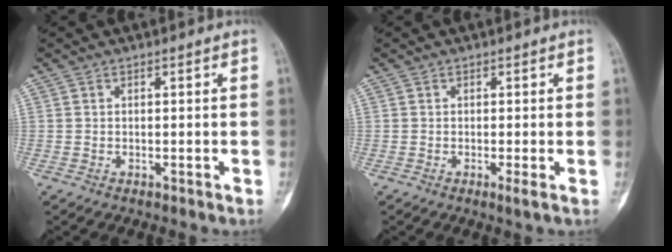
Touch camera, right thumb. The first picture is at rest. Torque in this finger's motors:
{"motor_torque": [0.39, -0.32, 0.07, -0.07, 0.09]}